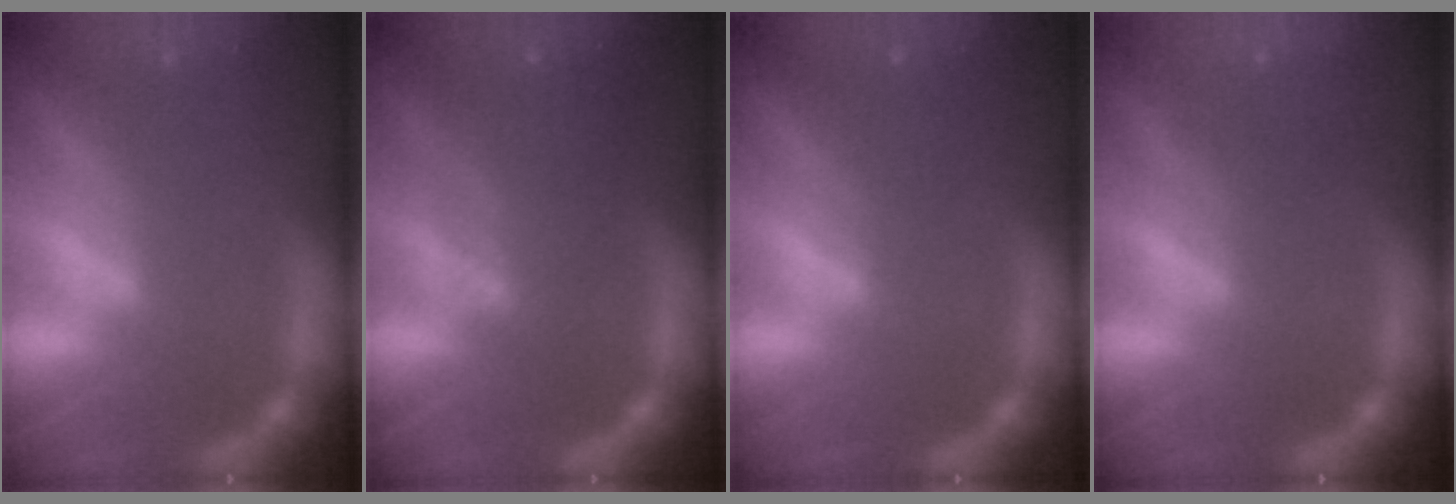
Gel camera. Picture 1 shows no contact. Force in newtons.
{"total": 5.1}
{"total": 1.9}
{"total": 1.5}